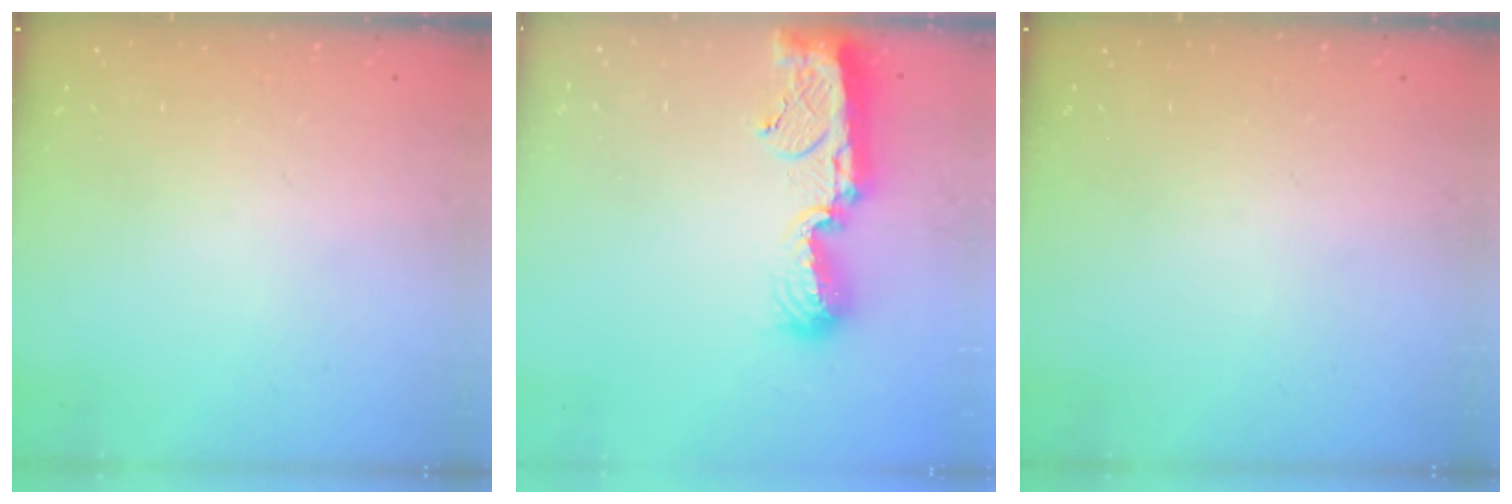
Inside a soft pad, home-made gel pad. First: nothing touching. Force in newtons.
{"total": 12.6, "press": 12.5, "slide": 1.0}
{"total": 0.0}